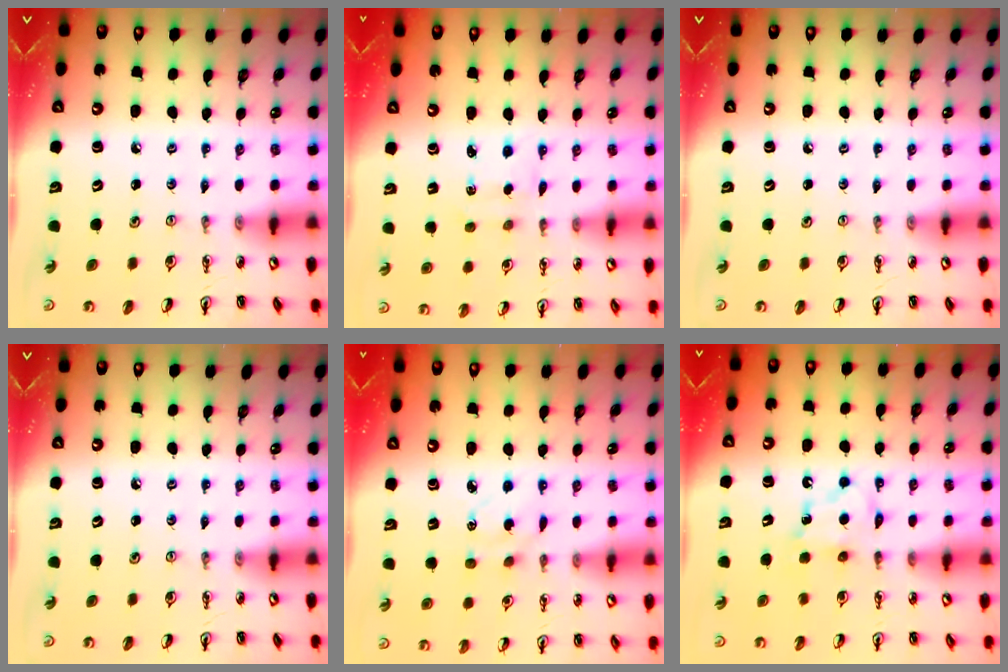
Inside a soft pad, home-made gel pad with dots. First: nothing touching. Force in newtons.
{"total": 2.0, "press": 1.9, "slide": 0.7}
{"total": 0.0}
{"total": 0.0}
{"total": 3.9, "press": 3.9, "slide": 0.4}
{"total": 6.1, "press": 6.1, "slide": 0.7}